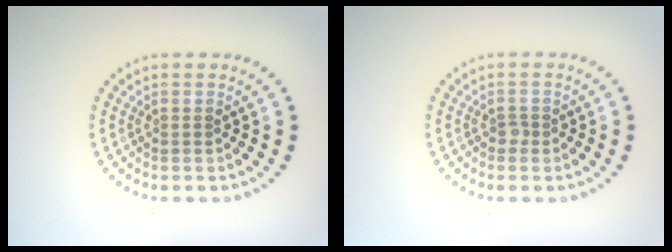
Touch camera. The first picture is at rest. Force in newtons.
{"total": 0.8, "press": 0.5, "slide": 0.6}